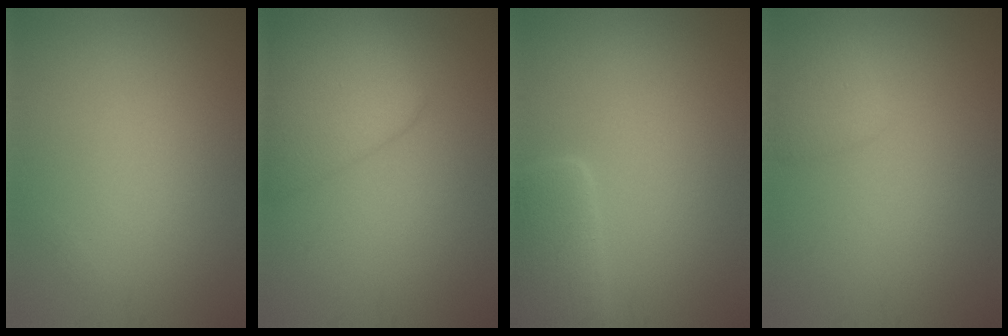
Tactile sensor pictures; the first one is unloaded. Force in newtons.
{"total": 4.6, "press": 4.6, "slide": 0.3}
{"total": 5.2, "press": 5.1, "slide": 0.5}
{"total": 1.7, "press": 1.7, "slide": 0.2}